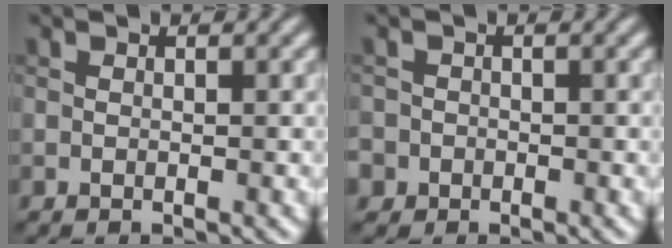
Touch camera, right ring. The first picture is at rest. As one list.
[{"total": 3.6, "force": [-1.8, 3.1, 0.5], "torque": [0.006, 0.000, -0.039]}]